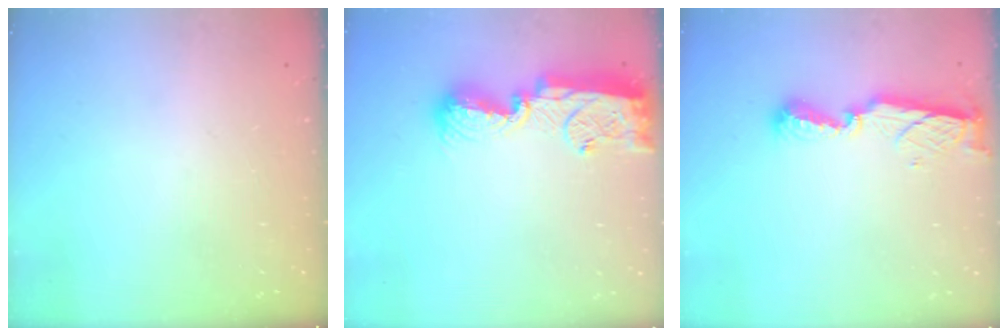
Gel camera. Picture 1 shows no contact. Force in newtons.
{"total": 18.0, "press": 17.1, "slide": 5.6}
{"total": 8.5, "press": 8.5, "slide": 0.3}